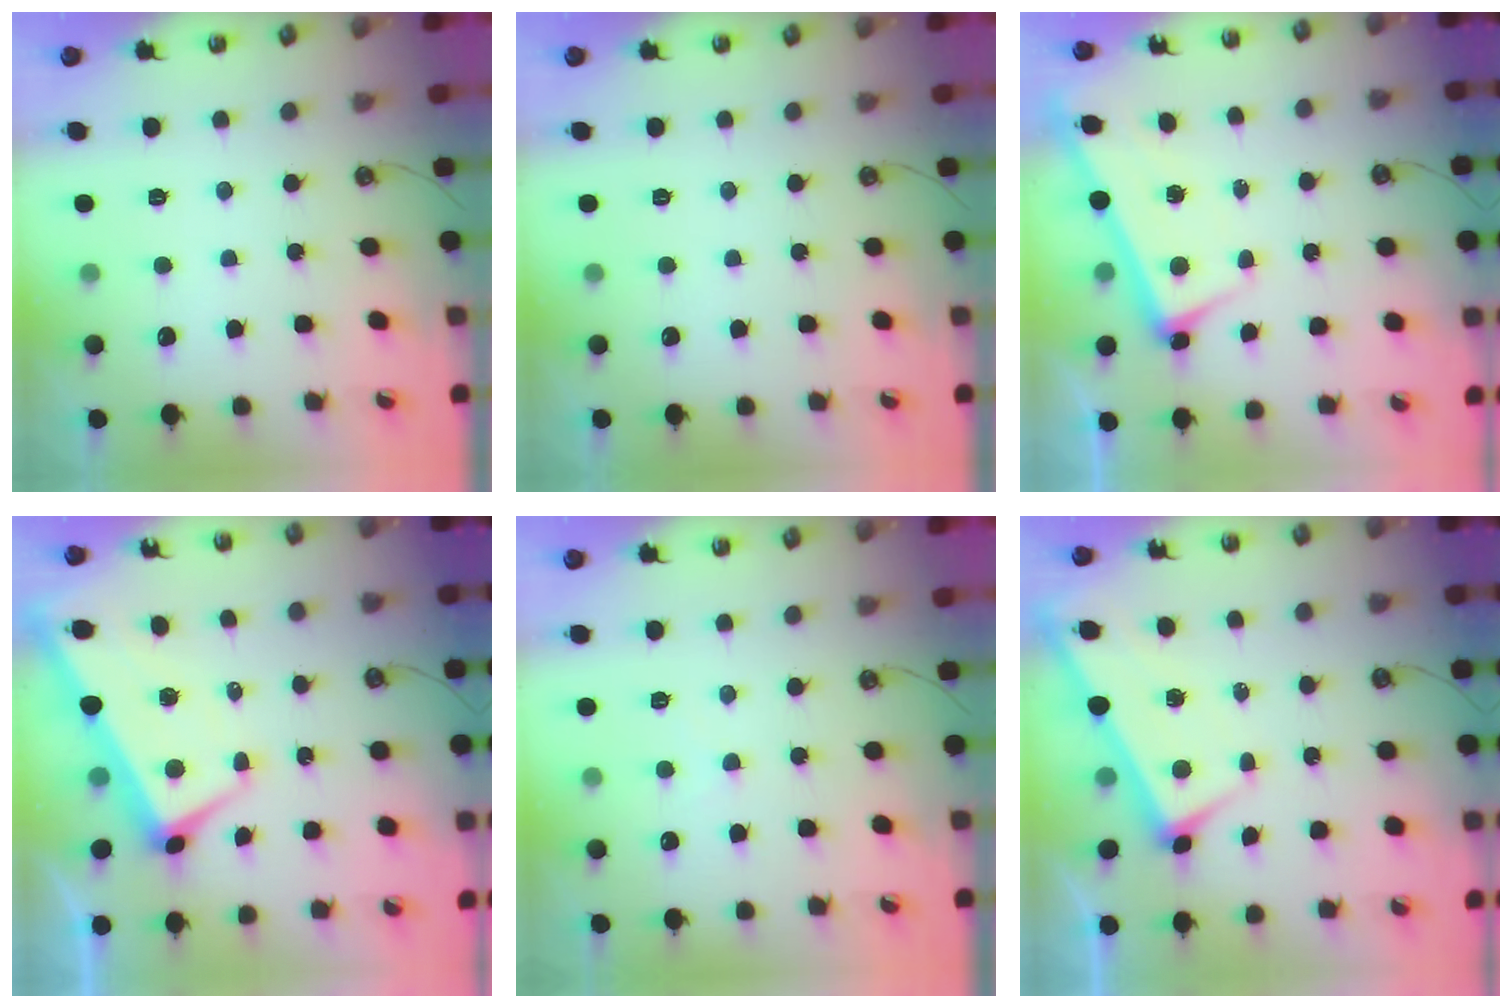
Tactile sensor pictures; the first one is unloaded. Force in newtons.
{"total": 0.0}
{"total": 2.9, "press": 2.9, "slide": 0.4}
{"total": 1.2, "press": 0.3, "slide": 1.1}
{"total": 0.0}
{"total": 2.4, "press": 2.4, "slide": 0.1}